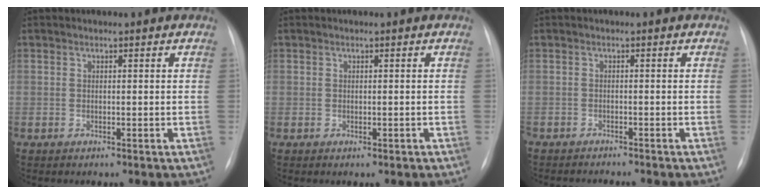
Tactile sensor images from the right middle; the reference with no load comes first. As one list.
[{"total": 0.7, "force": [-0.4, 0.3, 0.5], "torque": [-0.009, -0.002, -0.002]}, {"total": 3.7, "force": [-3.6, 0.2, 1.0], "torque": [-0.009, -0.008, -0.051]}]